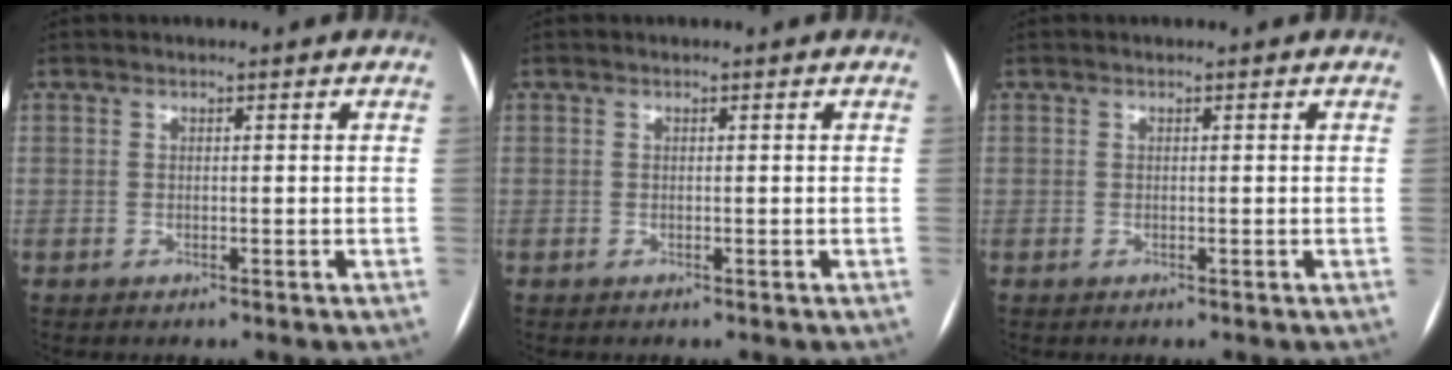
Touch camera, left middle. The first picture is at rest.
{"total": 0.0}
{"total": 0.0}